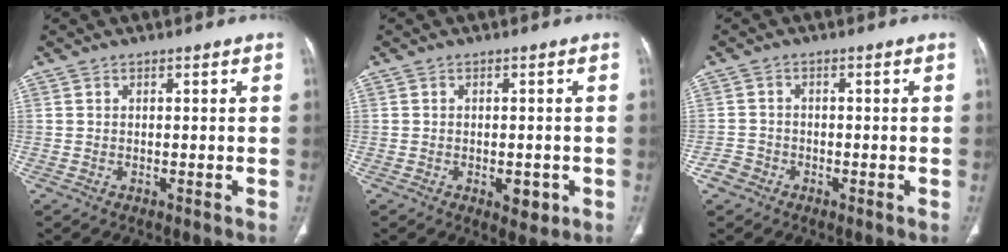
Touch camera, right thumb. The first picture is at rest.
{"total": 3.8, "force": [-1.2, 2.1, 2.9], "torque": [-0.025, 0.000, -0.007]}
{"total": 2.5, "force": [-1.5, 2.0, 0.3], "torque": [0.001, 0.014, -0.033]}